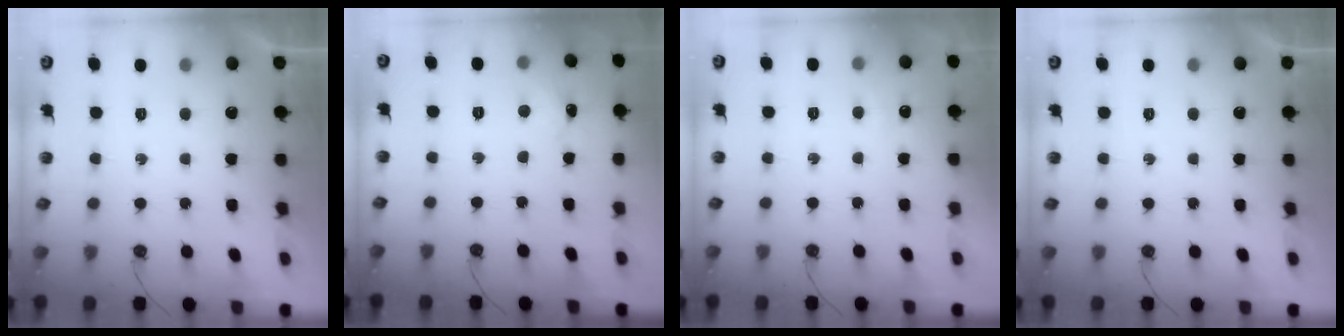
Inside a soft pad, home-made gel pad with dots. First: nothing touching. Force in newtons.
{"total": 2.6, "press": 2.6, "slide": 0.4}
{"total": 2.9, "press": 2.5, "slide": 1.6}
{"total": 0.0}